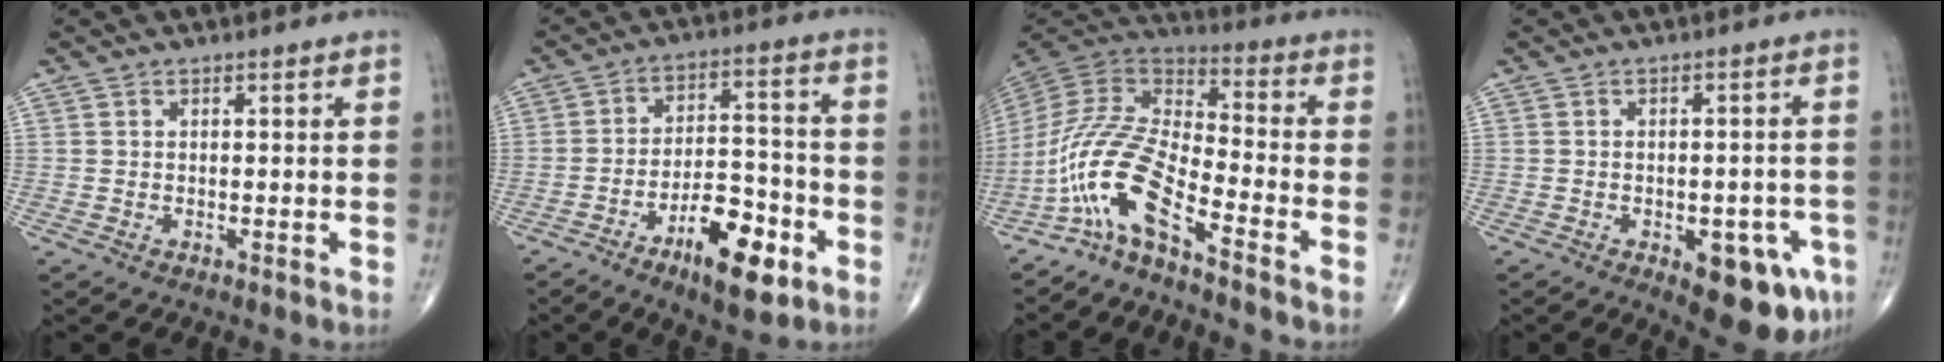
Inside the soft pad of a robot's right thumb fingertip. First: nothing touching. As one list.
[{"total": 13.1, "force": [-6.7, 5.2, 10.0], "torque": [-0.139, 0.040, -0.103]}, {"total": 13.0, "force": [-8.4, 2.8, 9.6], "torque": [-0.208, 0.075, -0.173]}, {"total": 11.6, "force": [-5.2, 5.0, 9.0], "torque": [-0.082, 0.015, -0.058]}]